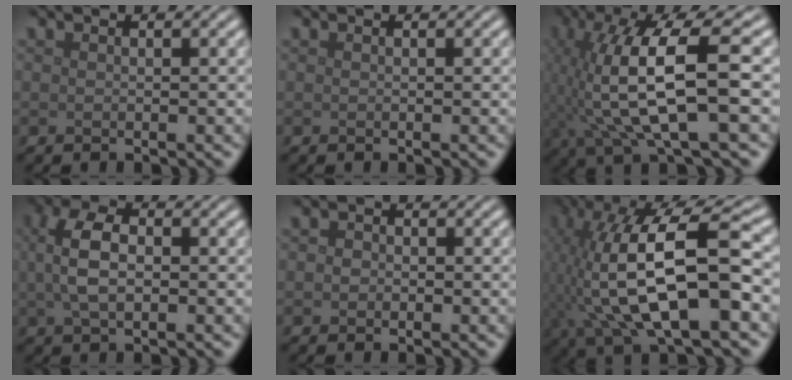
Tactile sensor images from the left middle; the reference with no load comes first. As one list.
[{"total": 0.0}, {"total": 10.8, "force": [-0.7, 2.9, 10.4], "torque": [-0.200, 0.009, -0.012]}, {"total": 4.5, "force": [0.4, 2.5, 3.7], "torque": [-0.082, 0.007, 0.005]}, {"total": 1.0, "force": [-0.2, 0.9, 0.4], "torque": [-0.002, -0.004, -0.006]}, {"total": 14.5, "force": [-2.2, 5.5, 13.2], "torque": [-0.255, 0.008, -0.044]}]